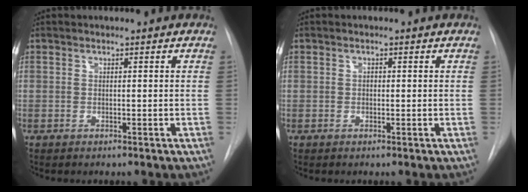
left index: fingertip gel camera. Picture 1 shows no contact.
{"total": 0.6, "force": [0.0, 0.4, 0.4], "torque": [-0.005, 0.002, -0.001]}